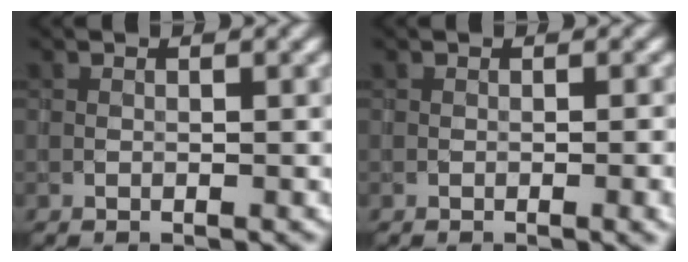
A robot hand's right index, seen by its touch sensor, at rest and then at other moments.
{"total": 2.6, "force": [-1.1, 0.8, 2.2], "torque": [-0.033, -0.001, -0.009]}